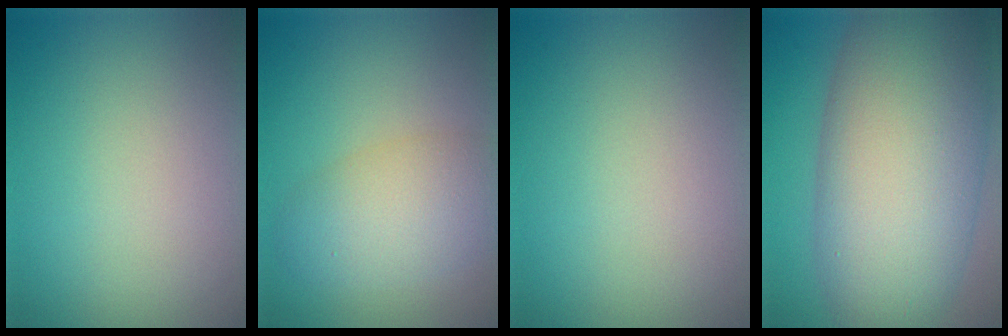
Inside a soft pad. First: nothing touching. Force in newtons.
{"total": 4.7, "press": 4.7, "slide": 0.1}
{"total": 0.0}
{"total": 13.7, "press": 13.7, "slide": 0.3}